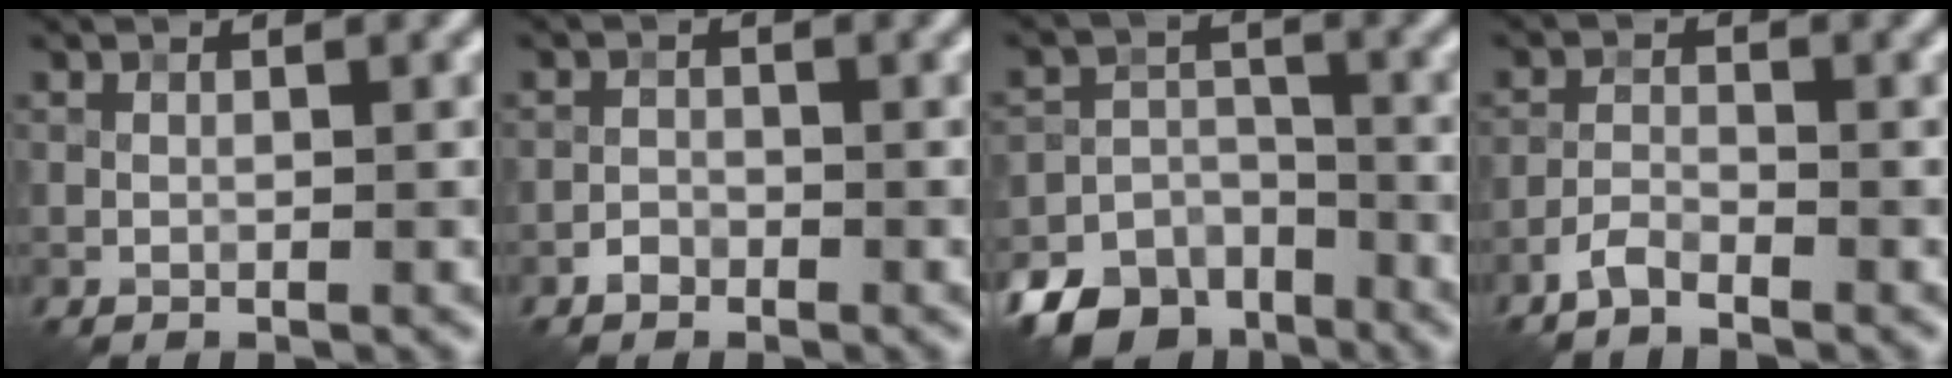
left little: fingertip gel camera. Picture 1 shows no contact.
{"total": 1.2, "force": [-1.0, 0.7, 0.3], "torque": [-0.001, 0.004, -0.020]}
{"total": 10.0, "force": [-7.3, 6.2, 2.8], "torque": [-0.038, -0.018, -0.118]}
{"total": 1.8, "force": [-1.6, 0.3, 0.8], "torque": [-0.020, 0.005, -0.039]}